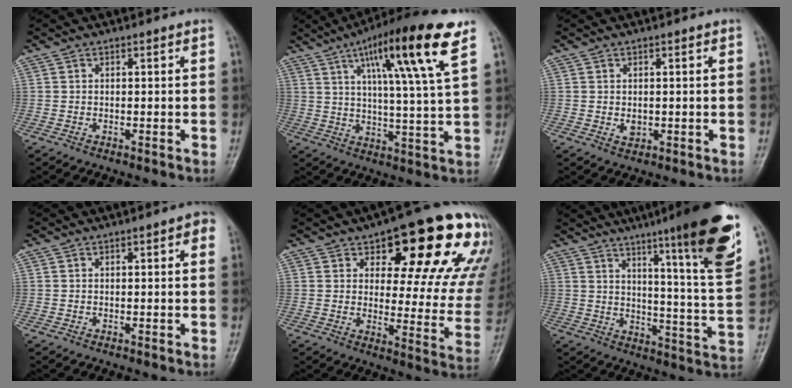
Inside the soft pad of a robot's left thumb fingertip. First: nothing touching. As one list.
[{"total": 17.9, "force": [8.7, 1.7, 15.6], "torque": [-0.244, -0.023, 0.132]}, {"total": 1.7, "force": [0.0, 1.3, 1.1], "torque": [-0.012, -0.002, 0.004]}, {"total": 2.9, "force": [1.0, 1.1, 2.5], "torque": [-0.025, 0.006, 0.006]}, {"total": 23.0, "force": [12.7, 8.9, 17.0], "torque": [-0.171, -0.040, 0.164]}, {"total": 20.9, "force": [12.6, 1.2, 16.6], "torque": [-0.210, -0.061, 0.177]}]